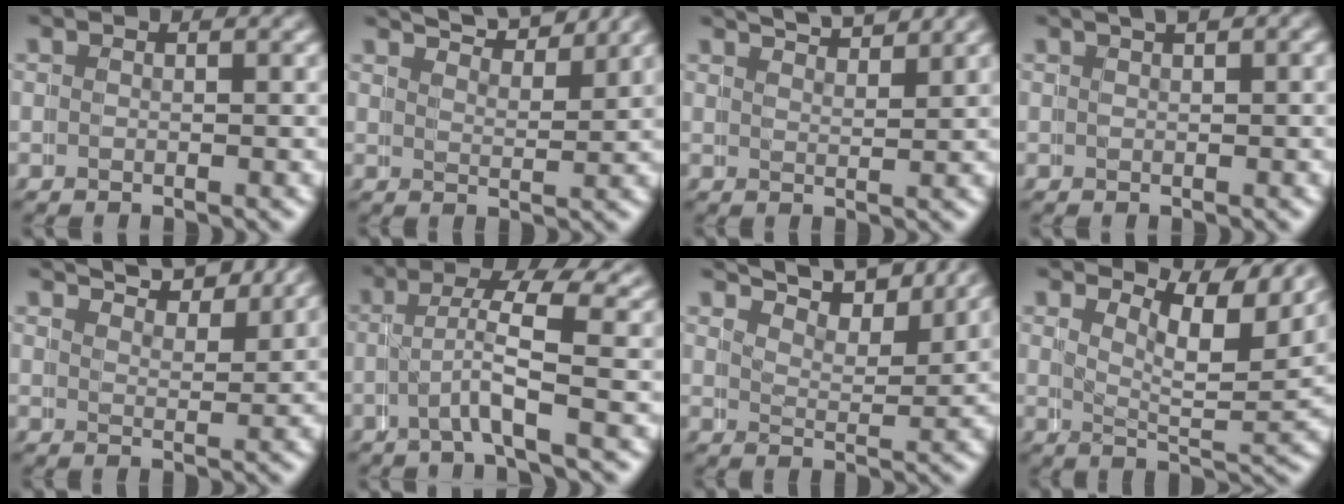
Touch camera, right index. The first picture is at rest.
{"total": 6.3, "force": [5.8, 1.1, 2.0], "torque": [-0.034, 0.008, 0.088]}
{"total": 4.3, "force": [4.2, 0.3, 0.8], "torque": [-0.016, -0.001, 0.068]}
{"total": 1.8, "force": [1.2, 0.7, 1.2], "torque": [-0.006, 0.013, 0.013]}
{"total": 5.3, "force": [4.9, 0.8, 1.7], "torque": [-0.023, 0.001, 0.076]}
{"total": 4.0, "force": [1.0, 1.5, 3.6], "torque": [-0.069, 0.002, 0.003]}
{"total": 7.9, "force": [7.3, 1.7, 2.5], "torque": [-0.041, 0.012, 0.108]}
{"total": 6.3, "force": [4.5, 2.0, 3.9], "torque": [-0.061, -0.006, 0.060]}